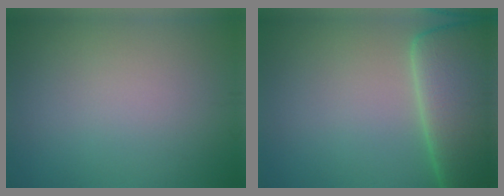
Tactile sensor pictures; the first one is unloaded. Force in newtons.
{"total": 11.1, "press": 11.1, "slide": 0.7}